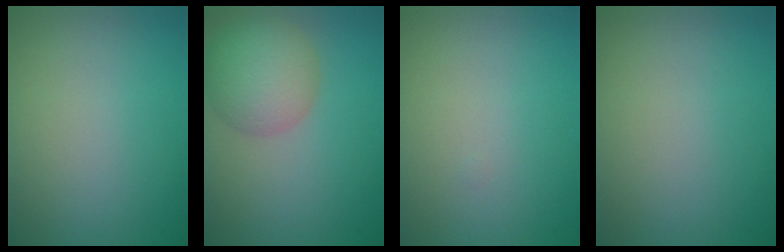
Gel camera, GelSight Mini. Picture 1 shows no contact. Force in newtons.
{"total": 5.2, "press": 5.2, "slide": 0.4}
{"total": 0.0}
{"total": 0.0}